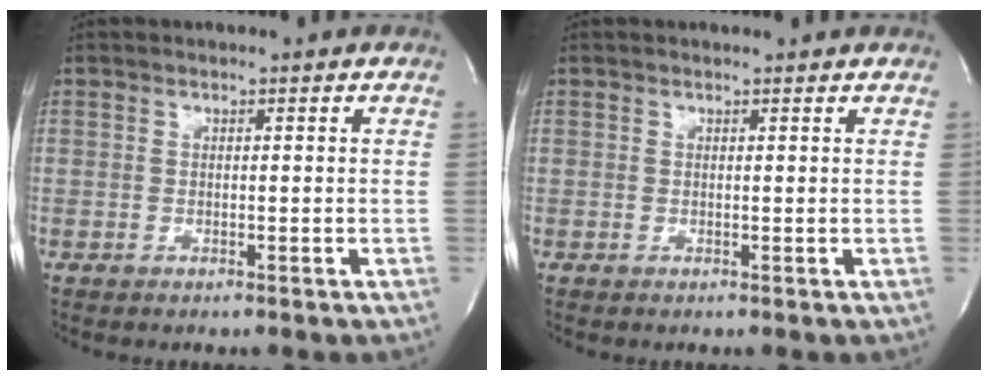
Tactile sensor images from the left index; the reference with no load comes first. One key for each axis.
{"total": 1.1, "fx": 1.1, "fy": 0.1, "fz": 0.1, "tx": -0.010, "ty": 0.001, "tz": 0.009}